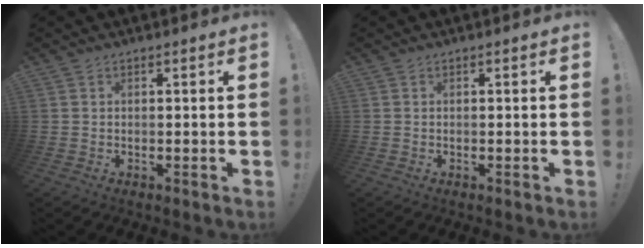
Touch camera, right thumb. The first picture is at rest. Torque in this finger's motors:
{"motor_torque": [-0.05, -0.16, 0.10, 0.01, -0.01]}